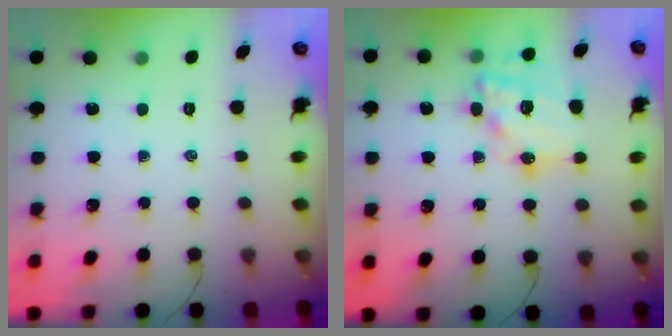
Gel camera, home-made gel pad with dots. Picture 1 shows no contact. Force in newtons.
{"total": 18.0, "press": 17.6, "slide": 3.9}